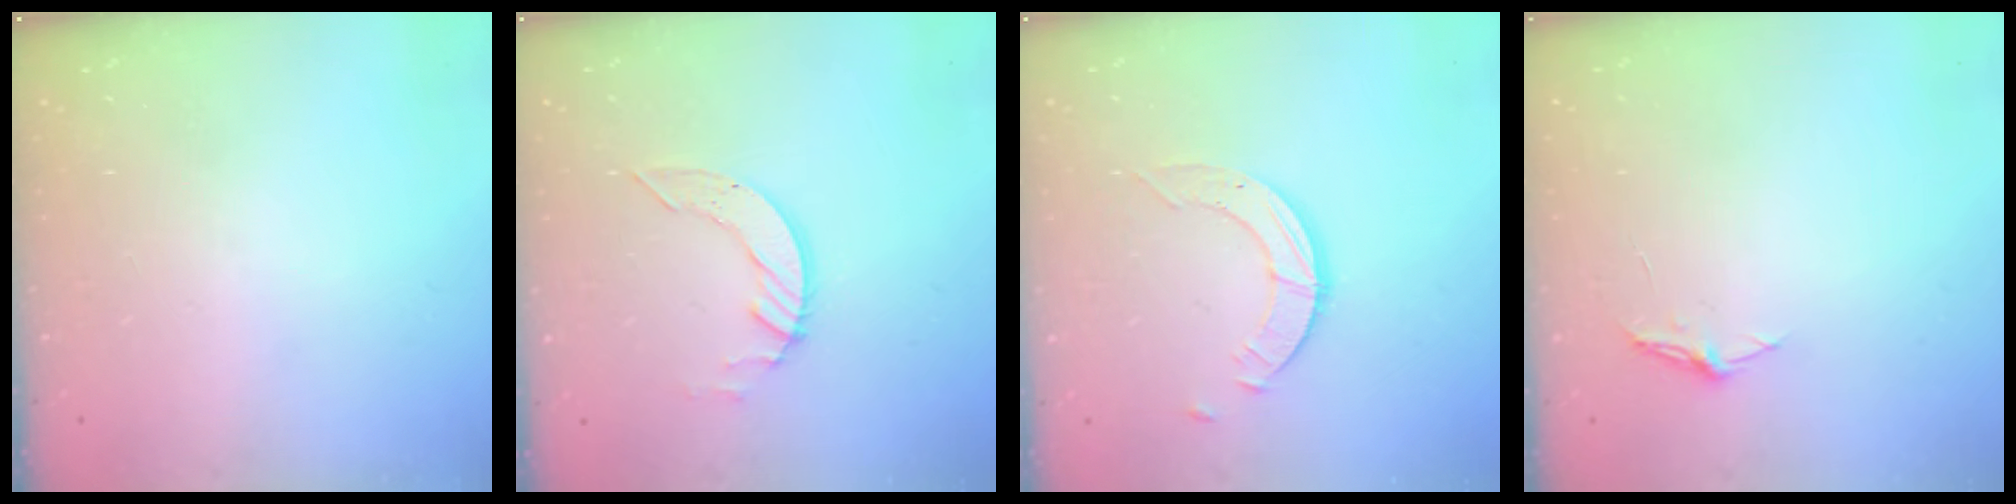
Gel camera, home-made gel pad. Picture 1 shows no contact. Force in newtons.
{"total": 5.4, "press": 5.4, "slide": 0.1}
{"total": 3.6, "press": 3.5, "slide": 0.4}
{"total": 3.7, "press": 3.7, "slide": 0.4}